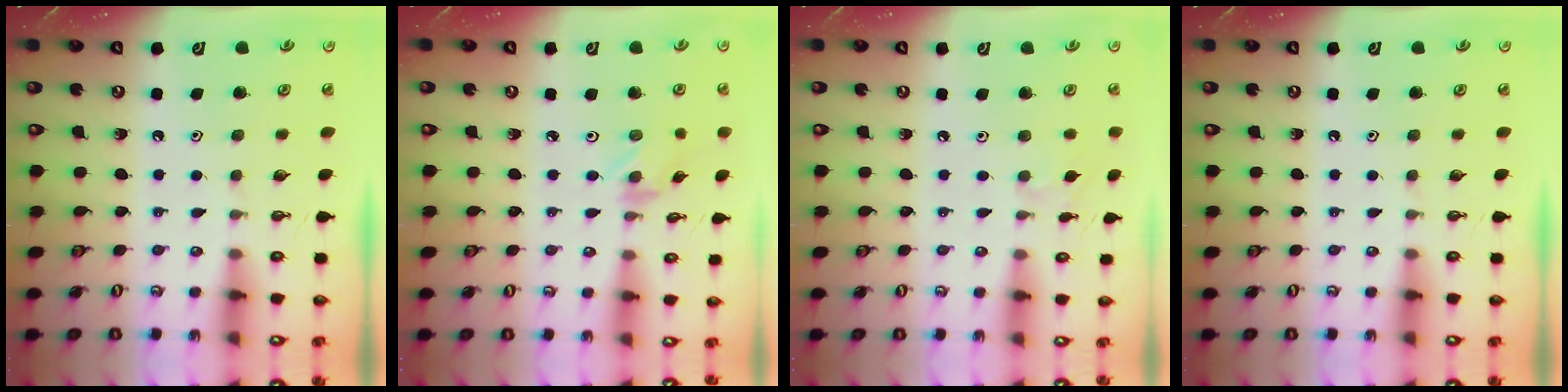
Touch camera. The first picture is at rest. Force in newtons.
{"total": 0.8, "press": 0.6, "slide": 0.5}
{"total": 2.8, "press": 2.8, "slide": 0.5}
{"total": 0.0}